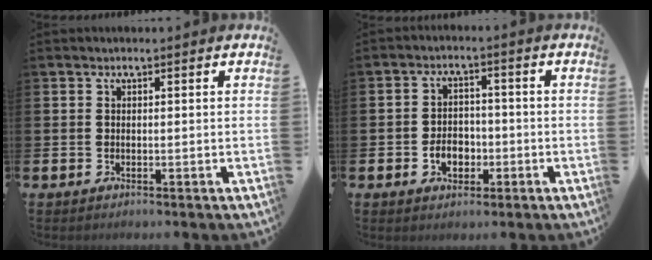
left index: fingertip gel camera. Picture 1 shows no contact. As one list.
[{"total": 3.8, "force": [-1.4, 2.8, 2.1], "torque": [-0.027, -0.001, -0.033]}]